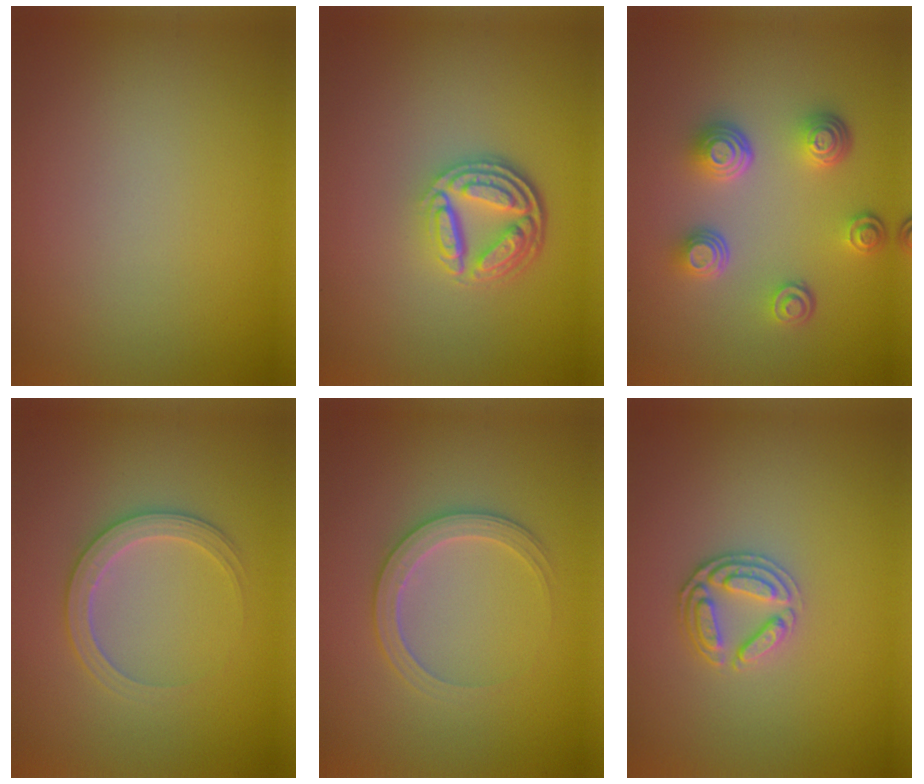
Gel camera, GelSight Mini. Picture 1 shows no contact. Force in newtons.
{"total": 4.8, "press": 3.6, "slide": 3.2}
{"total": 4.5, "press": 3.5, "slide": 2.9}
{"total": 2.8, "press": 2.7, "slide": 0.4}
{"total": 2.8, "press": 2.7, "slide": 0.4}
{"total": 2.6, "press": 2.5, "slide": 0.8}